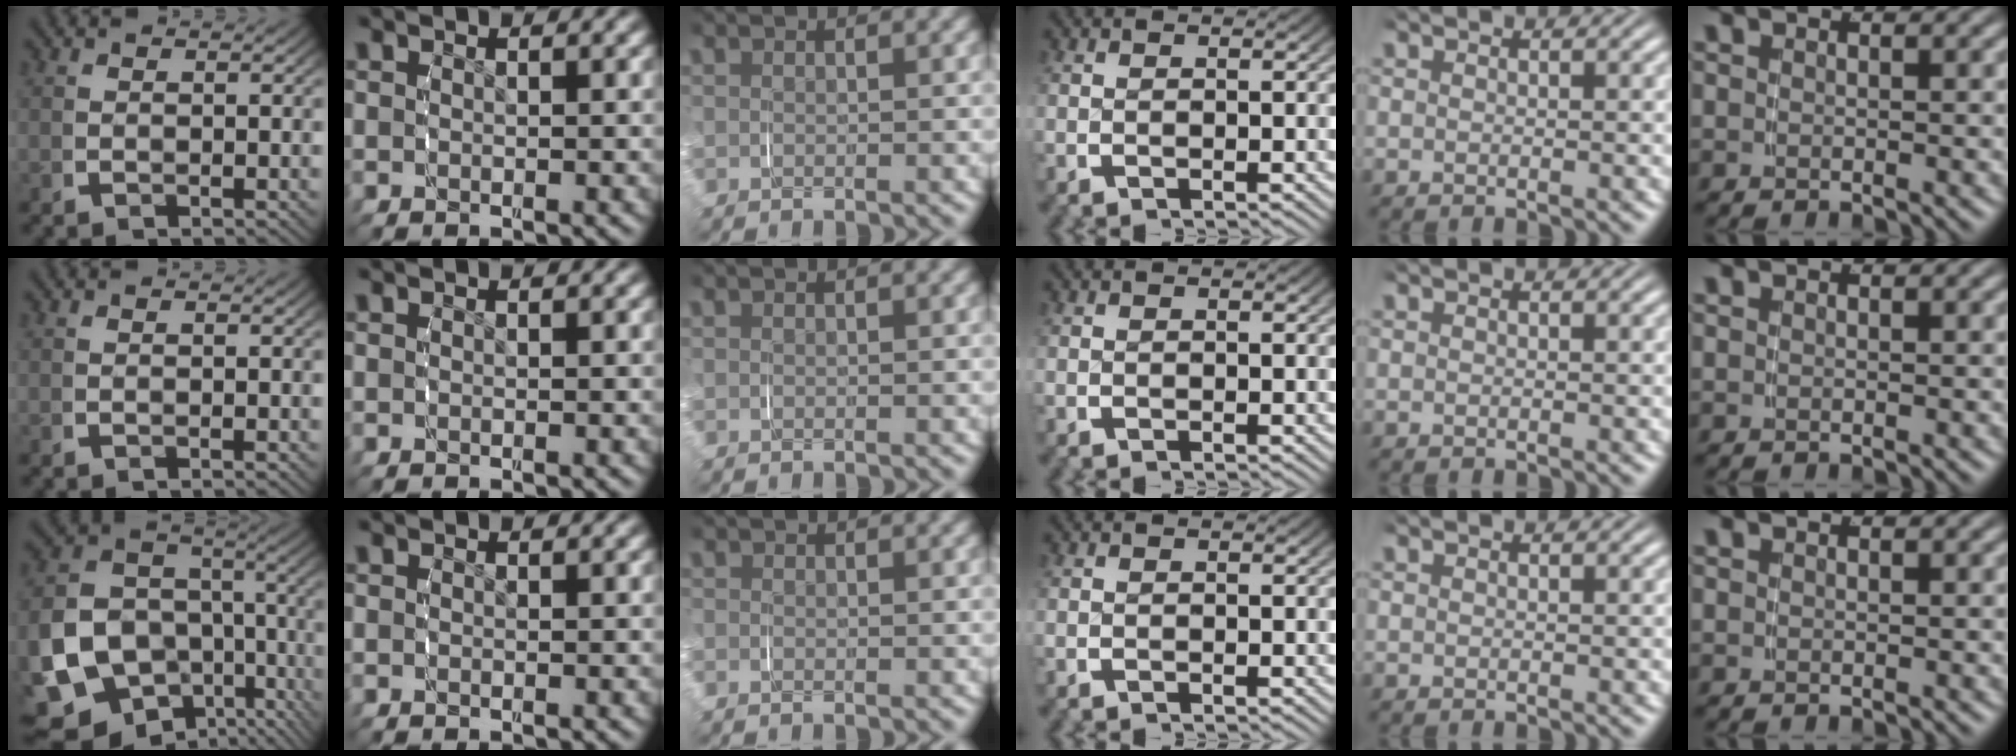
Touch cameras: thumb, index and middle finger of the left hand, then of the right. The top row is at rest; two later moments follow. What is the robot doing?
{"motion": "grasp_and_lifting", "object": "napkin"}